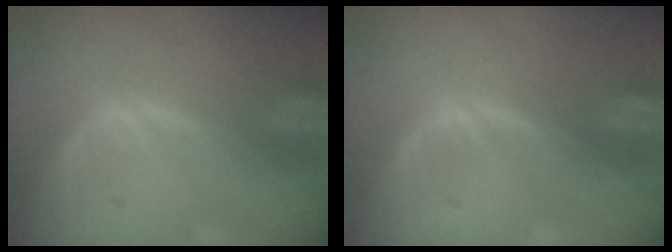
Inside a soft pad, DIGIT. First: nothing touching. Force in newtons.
{"total": 0.0}